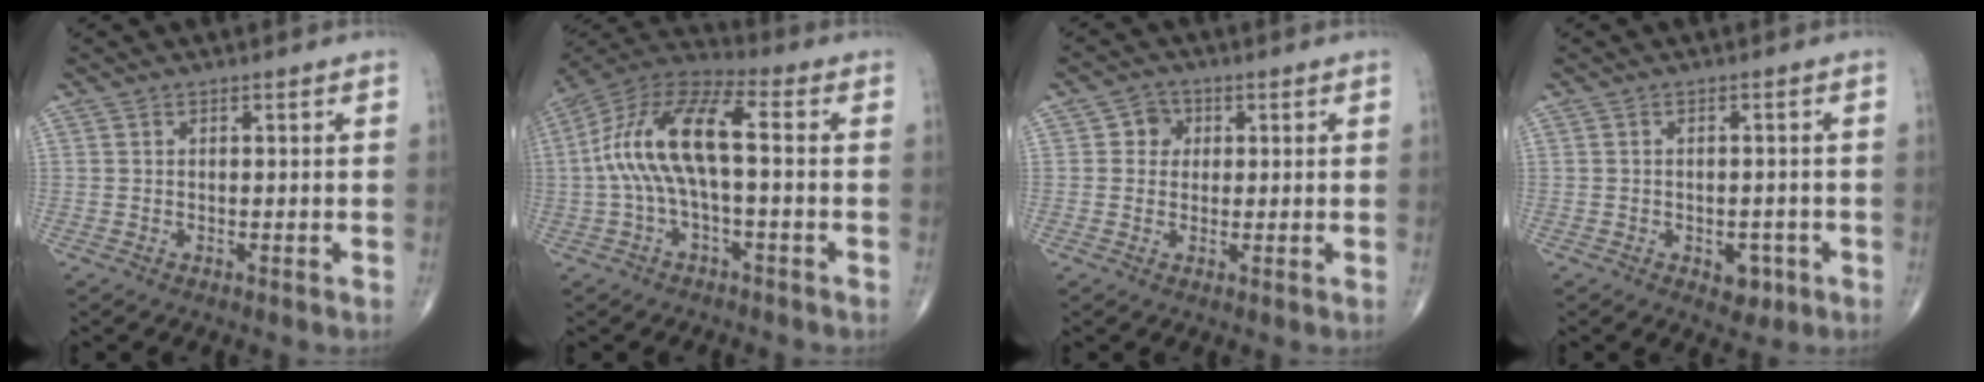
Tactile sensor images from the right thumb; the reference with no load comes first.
{"total": 14.5, "force": [-0.2, 5.3, 13.5], "torque": [-0.281, 0.048, -0.009]}
{"total": 3.5, "force": [0.8, 3.2, 1.1], "torque": [0.006, 0.004, 0.006]}
{"total": 3.6, "force": [-1.5, 2.3, 2.3], "torque": [-0.006, 0.006, -0.015]}